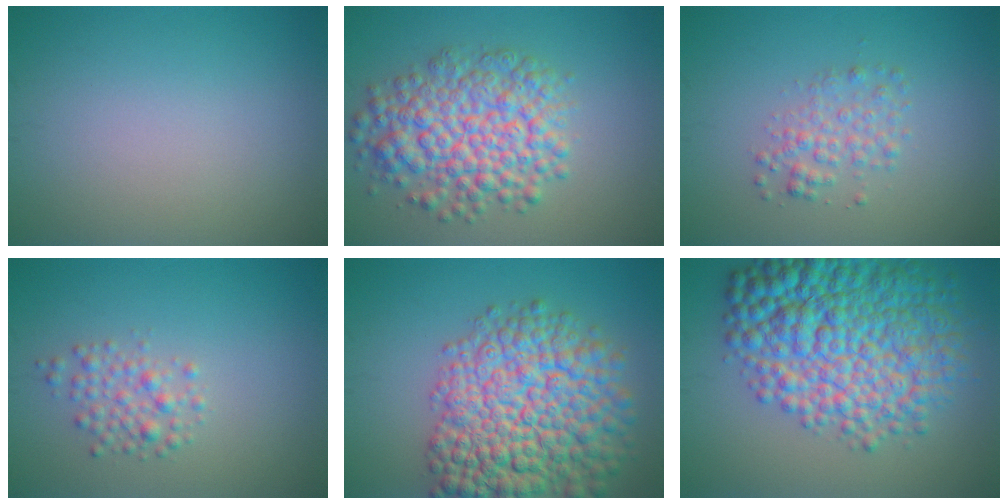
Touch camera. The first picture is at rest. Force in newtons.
{"total": 7.6, "press": 7.6, "slide": 0.3}
{"total": 2.3, "press": 2.3, "slide": 0.1}
{"total": 2.2, "press": 2.2, "slide": 0.1}
{"total": 12.8, "press": 12.8, "slide": 0.5}
{"total": 12.0, "press": 11.9, "slide": 0.2}